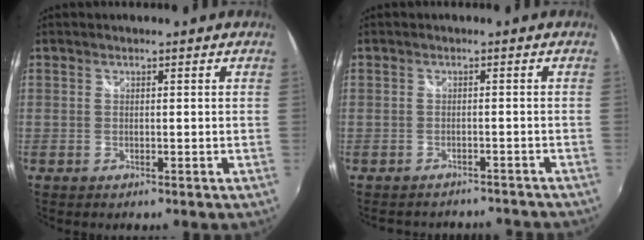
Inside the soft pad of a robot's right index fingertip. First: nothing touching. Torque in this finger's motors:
{"motor_torque": [-2.14, 0.00, -0.51, -0.21]}